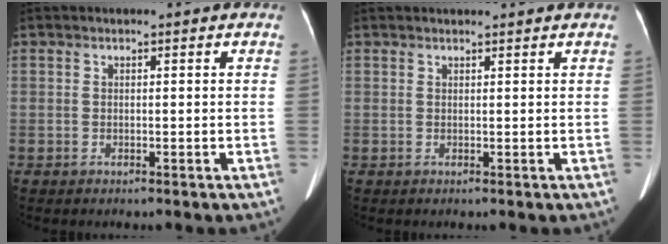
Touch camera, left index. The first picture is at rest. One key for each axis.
{"total": 2.6, "fx": 2.6, "fy": 0.1, "fz": 0.7, "tx": -0.009, "ty": 0.023, "tz": 0.035}